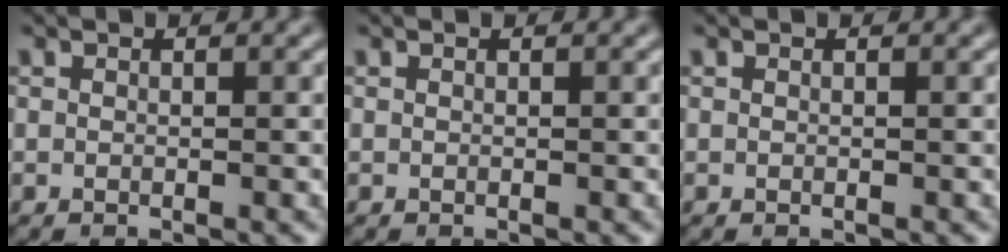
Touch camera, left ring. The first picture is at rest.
{"total": 0.0}
{"total": 0.0}